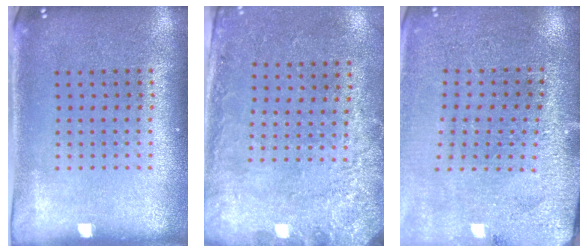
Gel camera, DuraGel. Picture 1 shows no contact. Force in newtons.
{"total": 2.8, "press": 2.0, "slide": 1.9}
{"total": 2.8, "press": 2.8, "slide": 0.2}